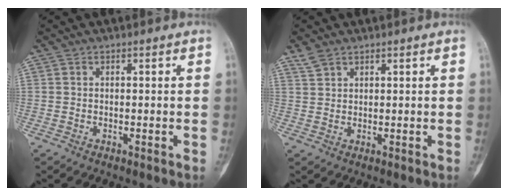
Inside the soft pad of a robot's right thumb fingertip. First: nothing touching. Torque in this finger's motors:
{"motor_torque": [-0.22, 0.22, 0.01, 0.10, 0.01]}